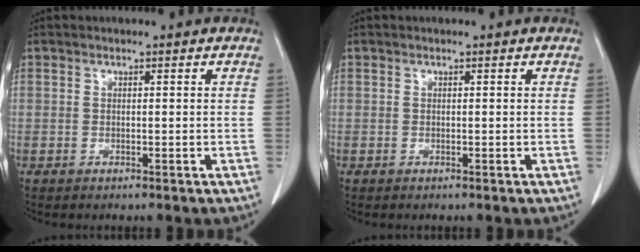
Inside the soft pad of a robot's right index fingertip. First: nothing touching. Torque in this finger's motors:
{"motor_torque": [0.00, 0.00, 0.00, 0.00]}